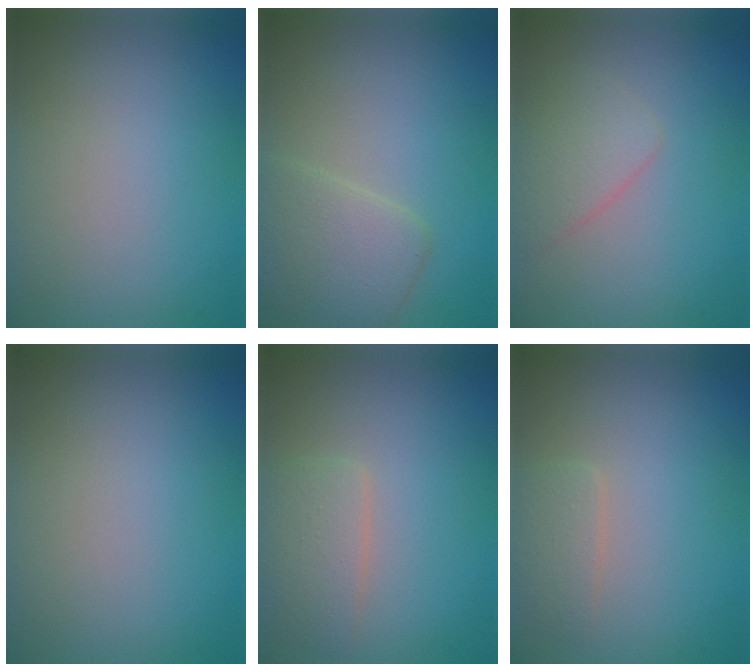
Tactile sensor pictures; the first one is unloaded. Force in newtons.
{"total": 3.8, "press": 3.8, "slide": 0.4}
{"total": 2.4, "press": 2.4, "slide": 0.1}
{"total": 0.0}
{"total": 2.6, "press": 2.6, "slide": 0.1}
{"total": 1.5, "press": 1.5, "slide": 0.1}